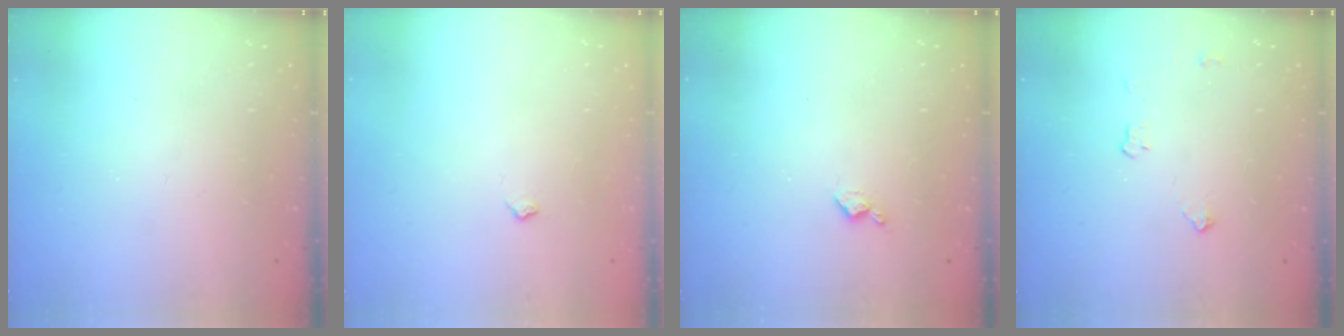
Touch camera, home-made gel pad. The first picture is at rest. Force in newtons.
{"total": 3.6, "press": 3.6, "slide": 0.6}
{"total": 3.9, "press": 3.8, "slide": 0.7}
{"total": 3.3, "press": 3.2, "slide": 0.5}